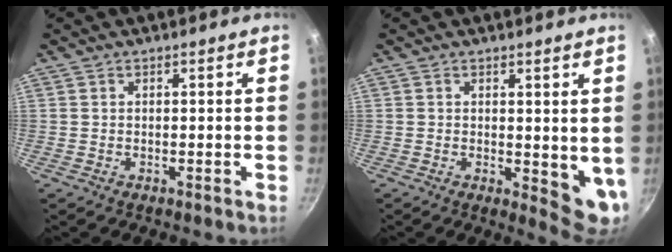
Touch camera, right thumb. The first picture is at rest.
{"total": 6.5, "force": [1.0, 3.1, 5.6], "torque": [-0.067, -0.023, 0.015]}